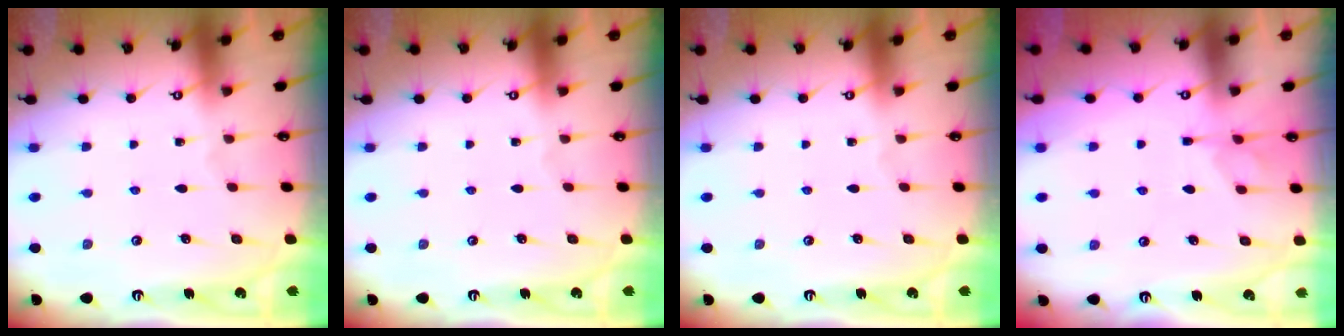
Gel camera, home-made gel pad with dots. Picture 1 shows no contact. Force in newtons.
{"total": 0.0}
{"total": 0.0}
{"total": 1.3, "press": 0.6, "slide": 1.1}